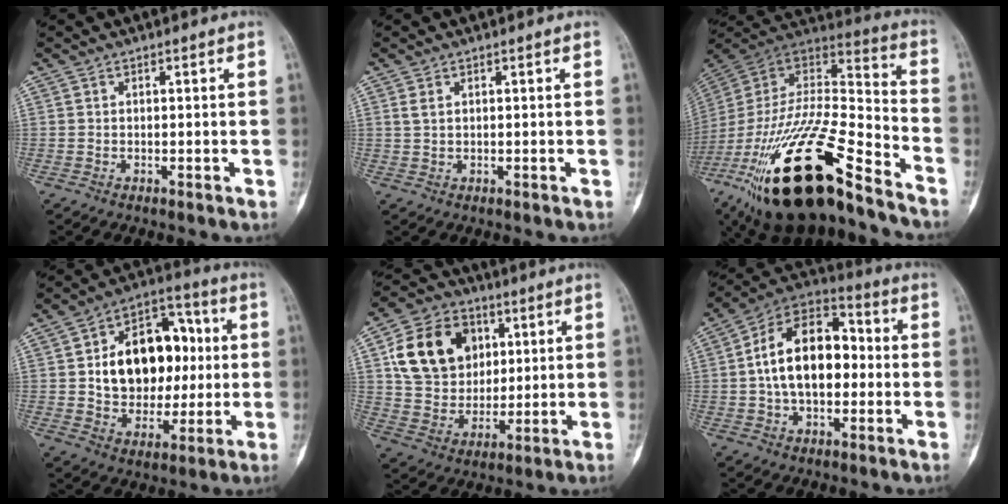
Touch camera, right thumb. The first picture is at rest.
{"total": 1.4, "force": [0.6, 0.8, 1.0], "torque": [-0.019, 0.006, 0.016]}
{"total": 34.0, "force": [-20.2, 11.0, 25.1], "torque": [-0.490, 0.030, -0.347]}
{"total": 19.2, "force": [2.2, 13.7, 13.3], "torque": [-0.158, 0.023, 0.039]}
{"total": 17.3, "force": [5.2, 13.6, 9.2], "torque": [-0.135, -0.003, 0.096]}
{"total": 17.2, "force": [0.2, 10.6, 13.5], "torque": [-0.202, 0.039, -0.008]}